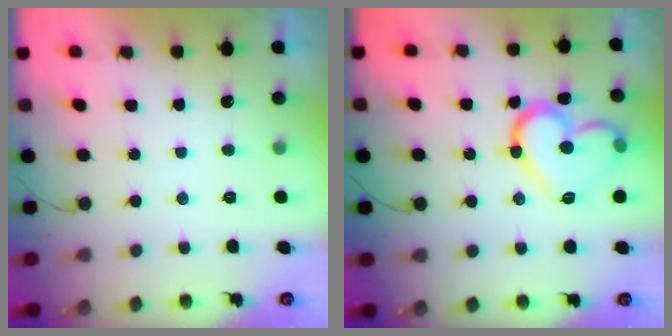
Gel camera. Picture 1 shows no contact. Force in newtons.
{"total": 15.8, "press": 15.8, "slide": 0.8}